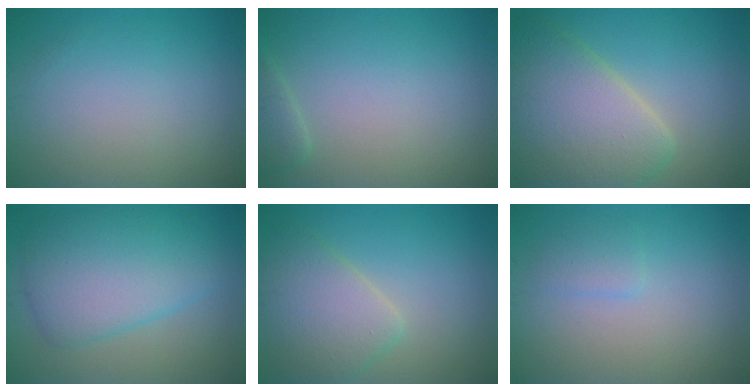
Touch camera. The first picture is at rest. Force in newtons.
{"total": 1.5, "press": 1.5, "slide": 0.1}
{"total": 8.3, "press": 8.3, "slide": 0.6}
{"total": 7.5, "press": 7.5, "slide": 0.1}
{"total": 4.8, "press": 4.8, "slide": 0.2}
{"total": 1.3, "press": 1.3, "slide": 0.1}